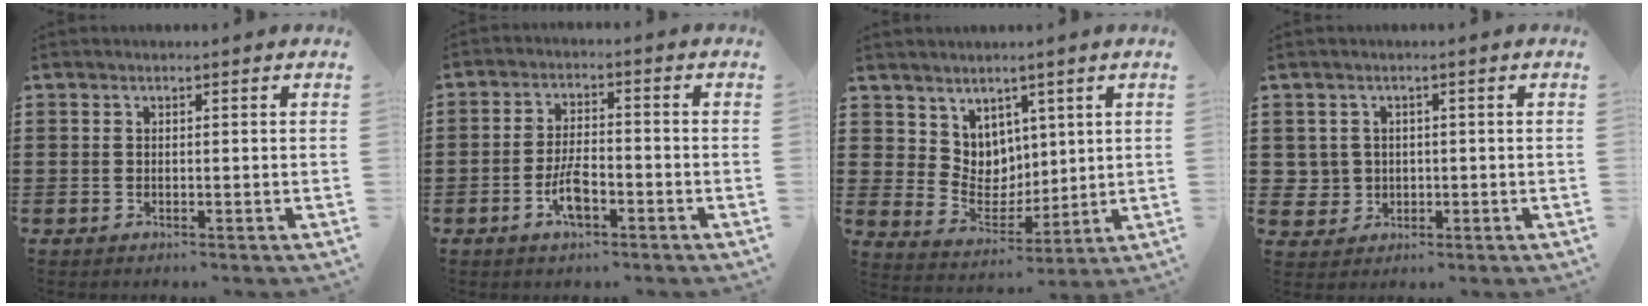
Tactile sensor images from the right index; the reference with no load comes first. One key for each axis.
{"total": 5.2, "fx": -2.3, "fy": 2.0, "fz": 4.2, "tx": -0.088, "ty": 0.002, "tz": -0.046}
{"total": 6.3, "fx": 4.4, "fy": 4.5, "fz": -0.2, "tx": -0.034, "ty": -0.021, "tz": 0.088}
{"total": 2.8, "fx": -0.1, "fy": 2.7, "fz": 0.3, "tx": -0.020, "ty": 0.008, "tz": -0.003}